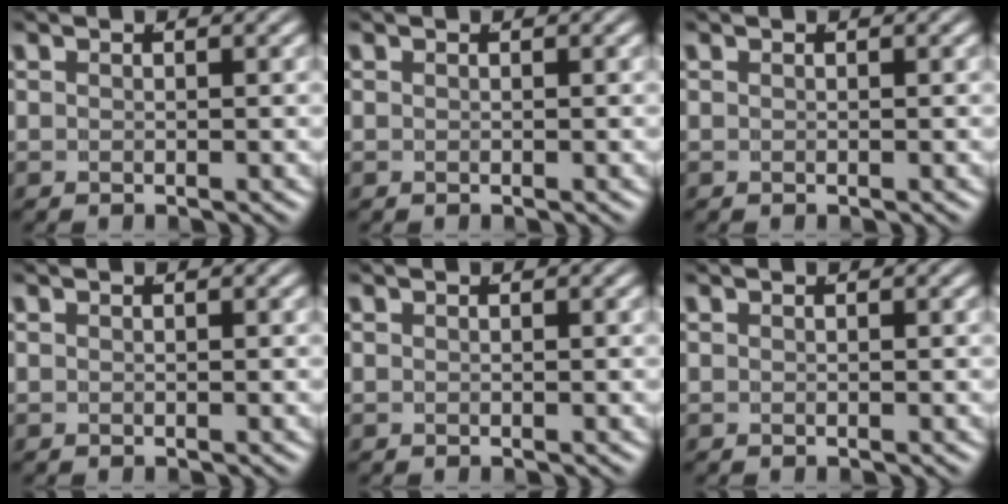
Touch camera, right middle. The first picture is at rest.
{"total": 0.0}
{"total": 0.0}
{"total": 0.0}
{"total": 0.0}
{"total": 0.0}